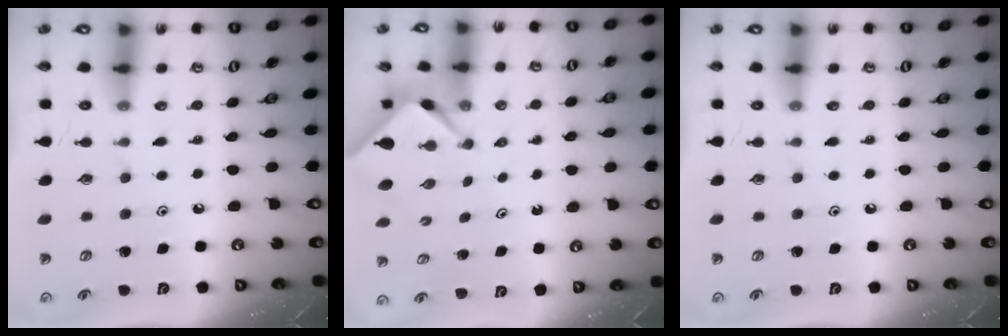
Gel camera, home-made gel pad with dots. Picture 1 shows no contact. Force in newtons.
{"total": 2.1, "press": 2.1, "slide": 0.3}
{"total": 0.0}